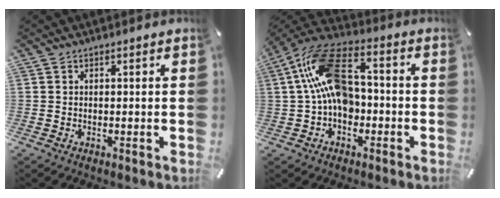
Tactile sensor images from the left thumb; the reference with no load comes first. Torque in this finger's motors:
{"motor_torque": [1.14, 2.88, 1.18, 0.77, 0.32]}